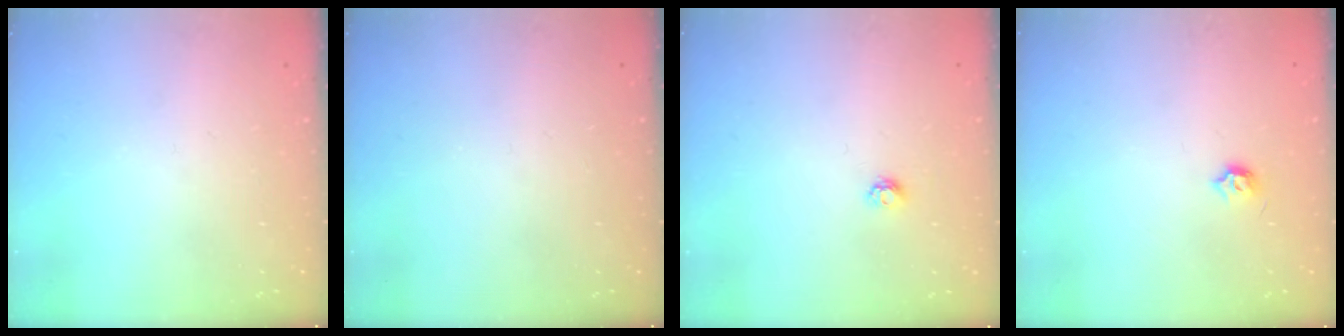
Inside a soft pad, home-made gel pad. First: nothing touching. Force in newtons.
{"total": 0.0}
{"total": 3.8, "press": 3.8, "slide": 0.5}
{"total": 3.9, "press": 3.8, "slide": 0.7}